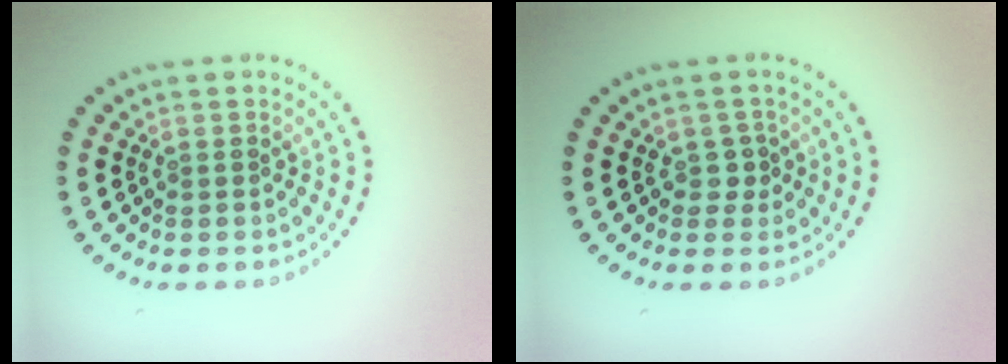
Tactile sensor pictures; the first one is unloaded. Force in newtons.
{"total": 1.2, "press": 1.0, "slide": 0.6}